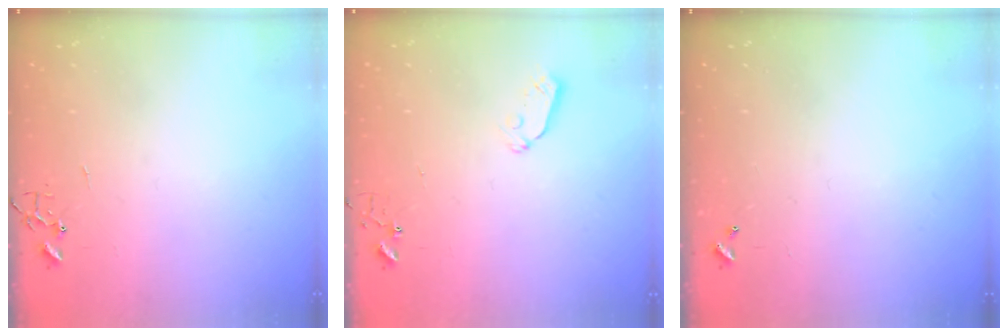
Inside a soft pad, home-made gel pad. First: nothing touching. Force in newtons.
{"total": 3.7, "press": 3.6, "slide": 0.5}
{"total": 0.0}